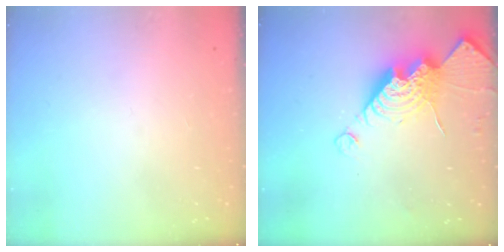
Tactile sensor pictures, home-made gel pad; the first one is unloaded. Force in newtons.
{"total": 14.6, "press": 14.6, "slide": 1.1}